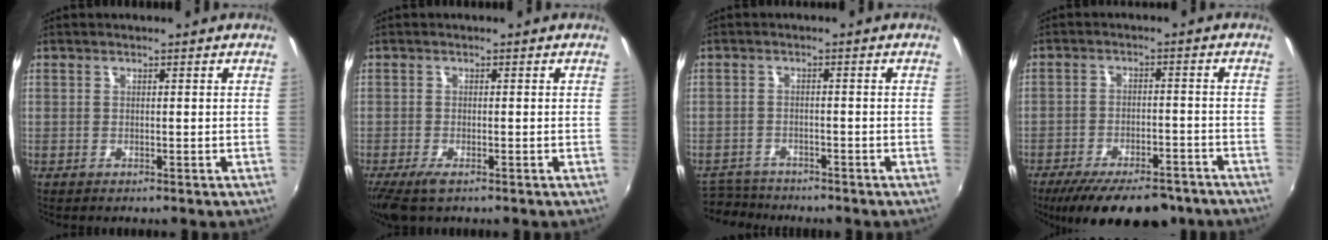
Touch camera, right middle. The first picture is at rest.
{"total": 4.9, "force": [-3.4, 1.3, 3.3], "torque": [-0.075, -0.022, -0.059]}
{"total": 5.7, "force": [-5.4, 1.8, 0.7], "torque": [-0.032, -0.003, -0.093]}
{"total": 16.7, "force": [-12.9, 6.0, 8.7], "torque": [-0.172, -0.022, -0.181]}